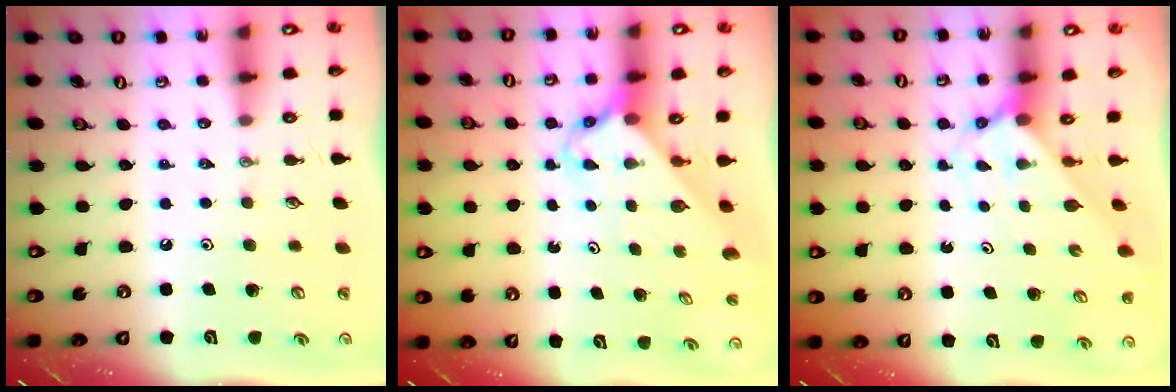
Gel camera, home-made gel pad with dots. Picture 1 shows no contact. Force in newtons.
{"total": 2.5, "press": 2.5, "slide": 0.1}
{"total": 2.6, "press": 2.6, "slide": 0.3}